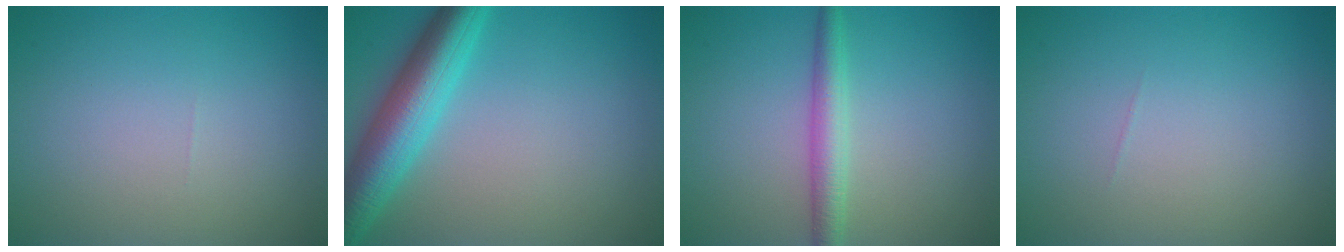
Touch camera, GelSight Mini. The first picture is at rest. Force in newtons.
{"total": 6.8, "press": 6.8, "slide": 0.3}
{"total": 2.9, "press": 2.9, "slide": 0.1}
{"total": 0.0}